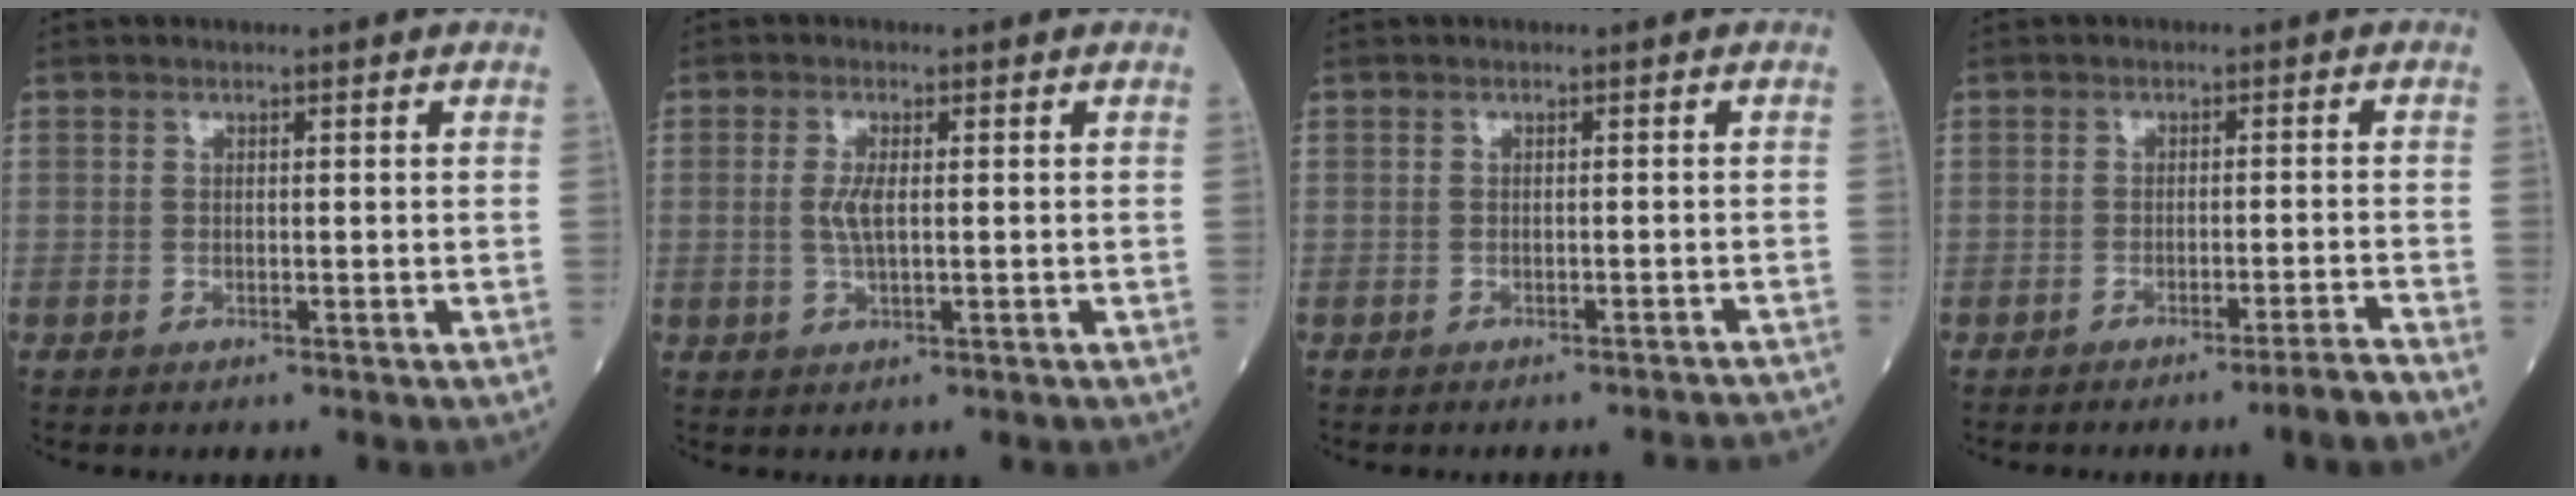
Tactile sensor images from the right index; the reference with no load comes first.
{"total": 2.9, "force": [0.2, 0.8, 2.8], "torque": [-0.060, -0.003, 0.005]}
{"total": 6.3, "force": [-6.1, -0.5, 1.2], "torque": [-0.003, -0.008, -0.064]}
{"total": 3.7, "force": [-2.9, -1.4, 1.9], "torque": [-0.024, -0.003, -0.048]}